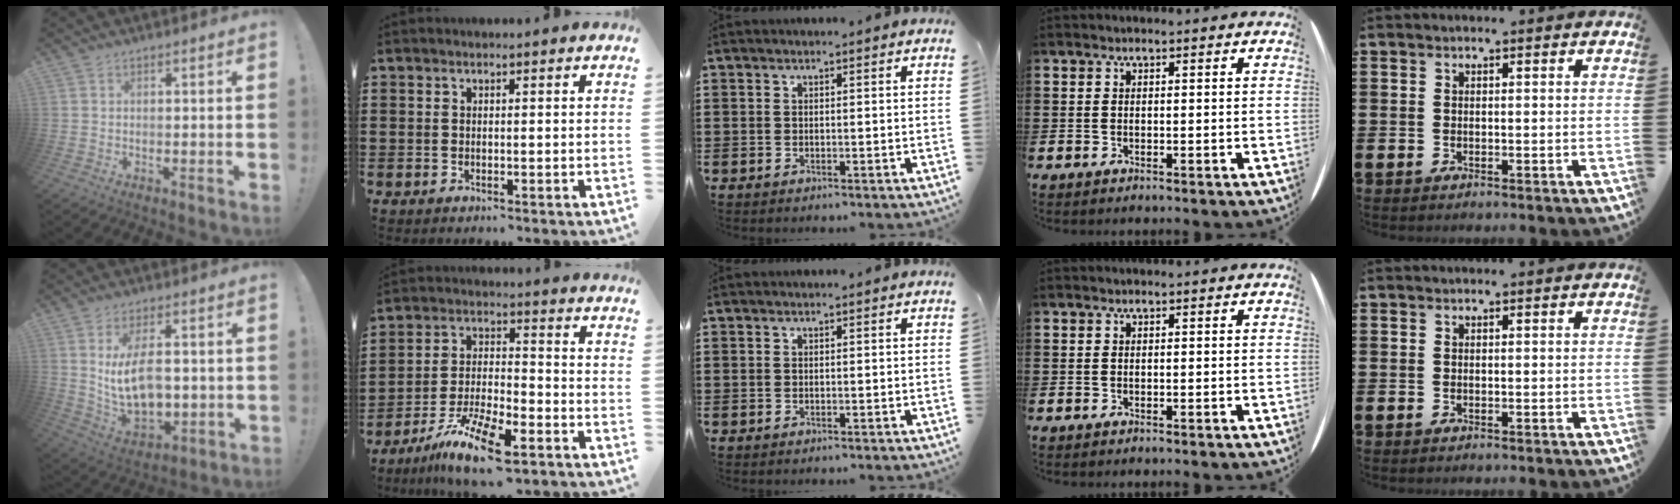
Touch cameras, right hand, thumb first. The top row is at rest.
{"thumb": {"total": 13.2, "force": [2.1, 7.6, 10.6], "torque": [-0.183, -0.022, 0.037]}, "index": {"total": 11.1, "force": [-7.6, 2.6, 7.7], "torque": [-0.163, 0.006, -0.146]}}